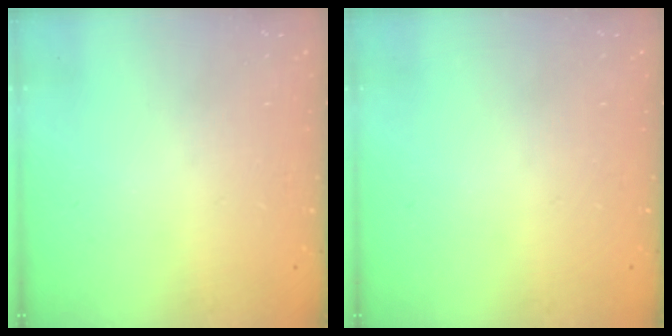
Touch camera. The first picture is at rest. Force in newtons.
{"total": 0.0}